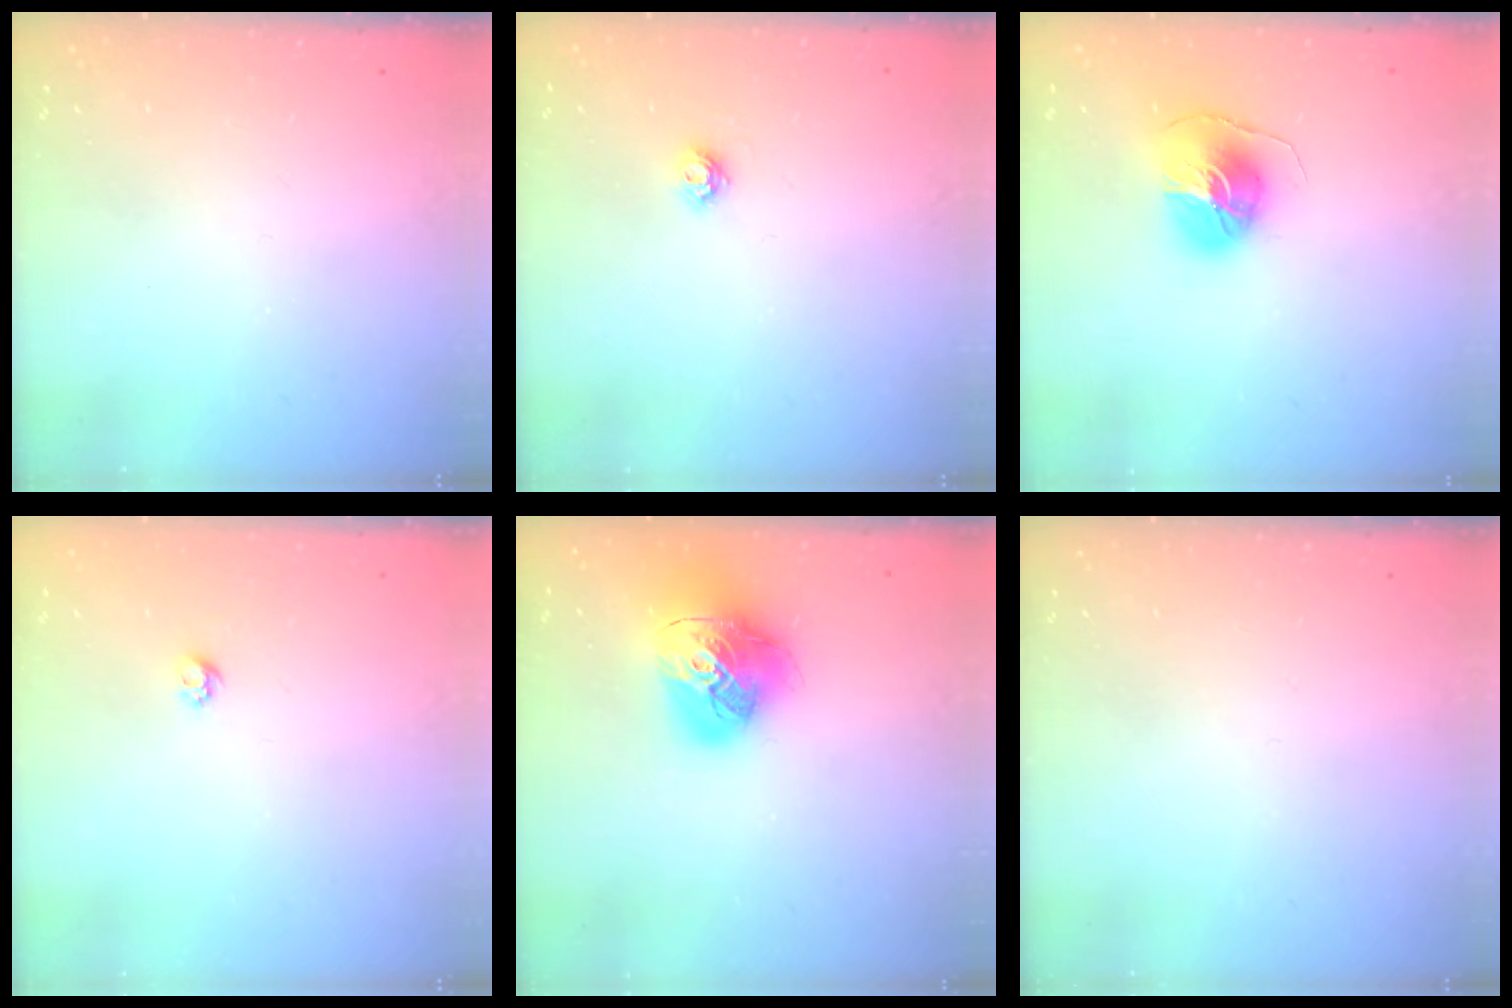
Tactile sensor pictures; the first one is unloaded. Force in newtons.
{"total": 4.3, "press": 4.3, "slide": 0.6}
{"total": 9.1, "press": 9.1, "slide": 0.5}
{"total": 3.8, "press": 3.7, "slide": 0.5}
{"total": 18.2, "press": 18.0, "slide": 2.2}
{"total": 0.0}